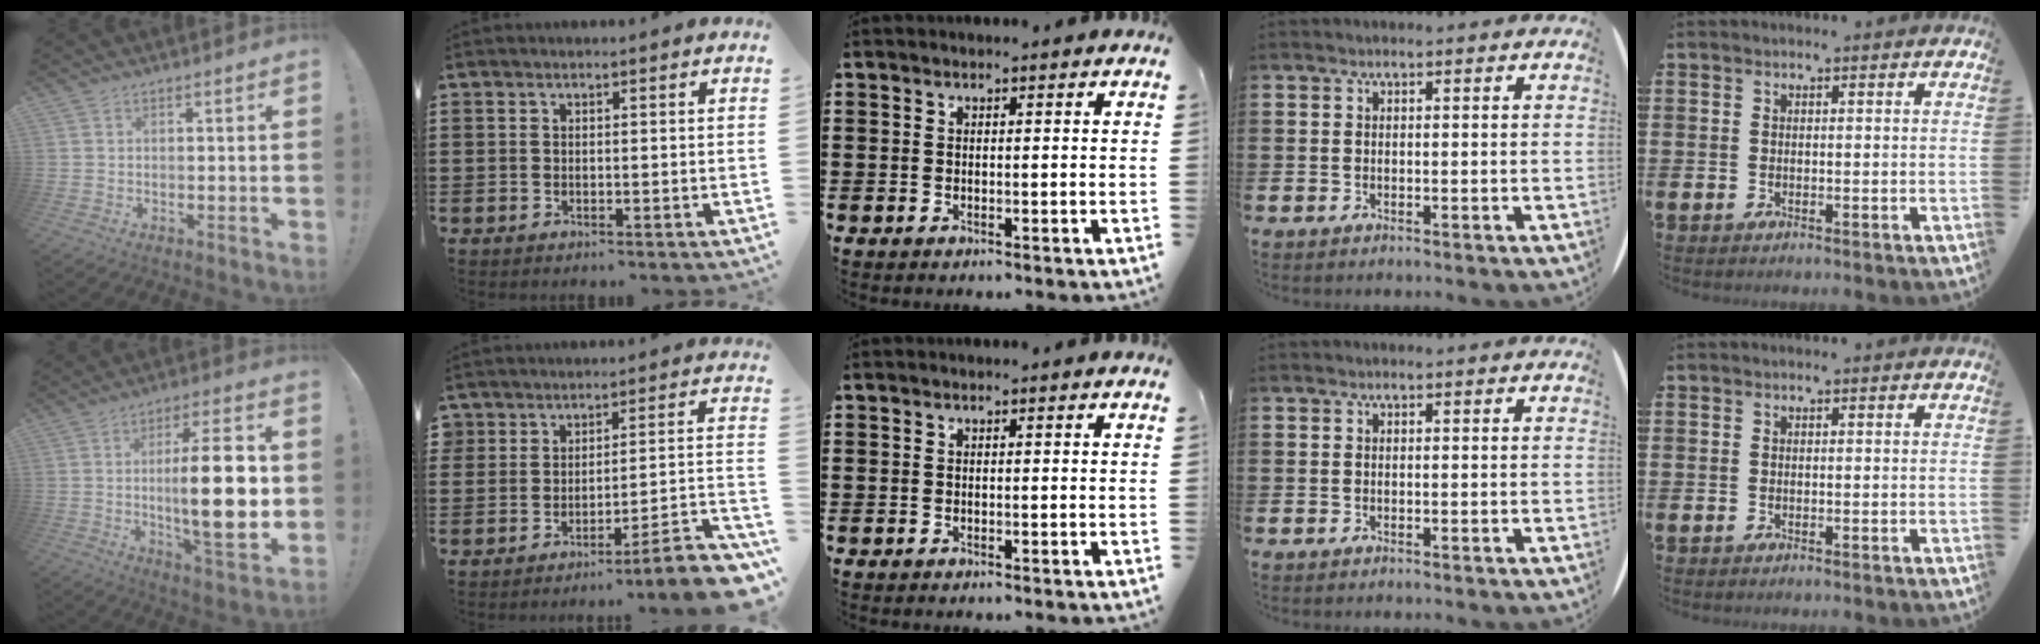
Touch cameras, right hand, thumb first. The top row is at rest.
{"thumb": {"total": 19.3, "force": [0.3, 4.9, 18.6], "torque": [-0.303, -0.009, -0.003]}, "index": {"total": 5.3, "force": [-4.4, 0.7, 2.9], "torque": [-0.047, -0.004, -0.086]}}